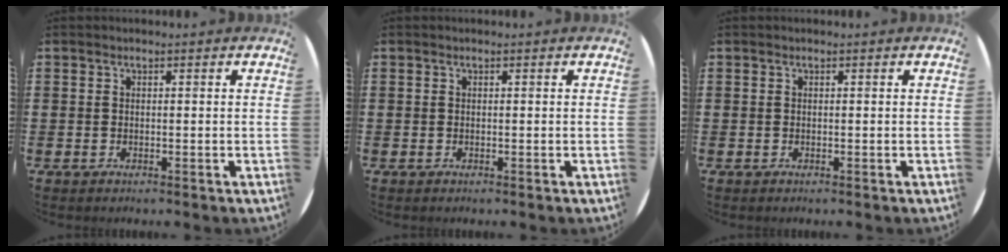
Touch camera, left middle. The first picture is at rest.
{"total": 0.0}
{"total": 0.0}